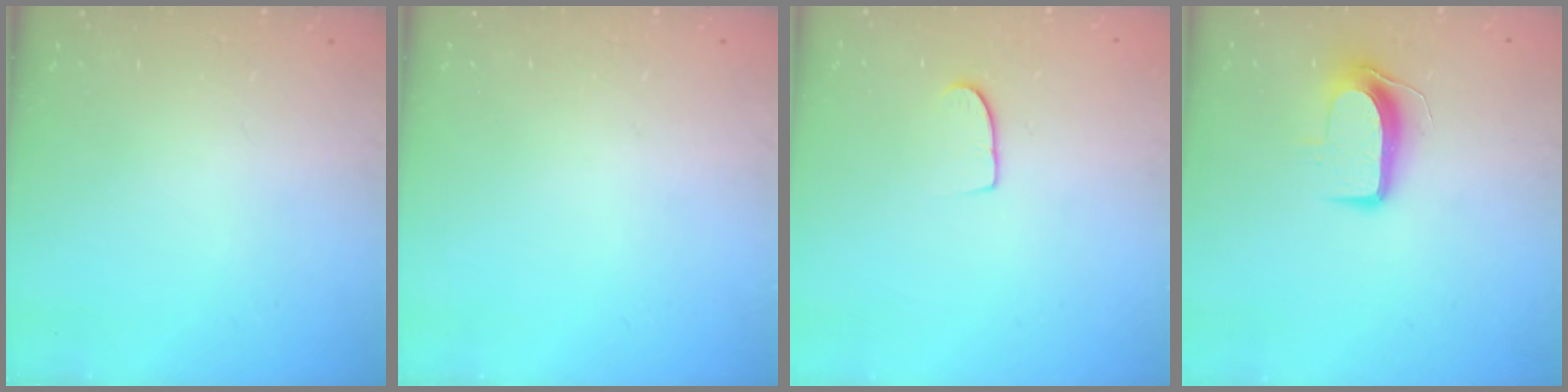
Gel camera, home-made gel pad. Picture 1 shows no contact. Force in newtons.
{"total": 0.0}
{"total": 6.5, "press": 6.5, "slide": 0.5}
{"total": 8.7, "press": 8.6, "slide": 0.5}